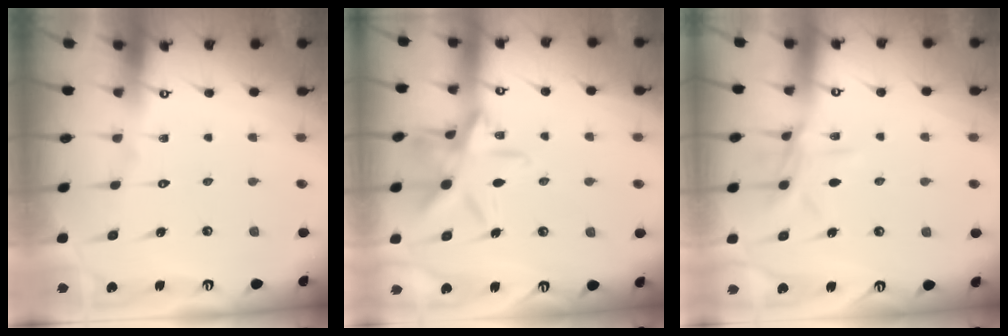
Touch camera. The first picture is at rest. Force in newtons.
{"total": 12.8, "press": 12.8, "slide": 0.8}
{"total": 8.3, "press": 8.2, "slide": 0.6}